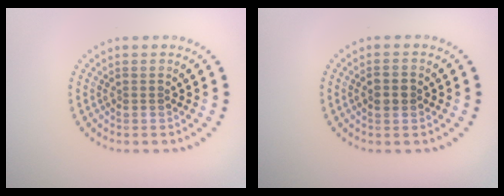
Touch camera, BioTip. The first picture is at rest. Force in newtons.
{"total": 1.7, "press": 1.7, "slide": 0.1}